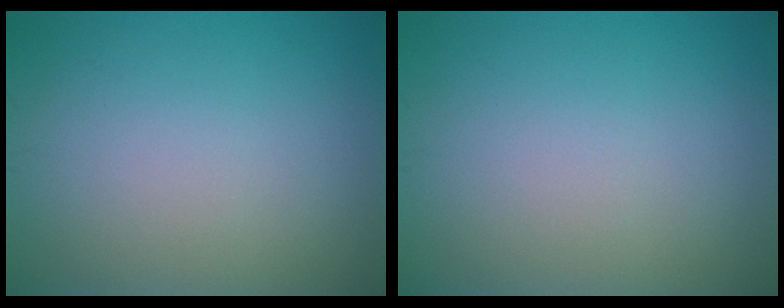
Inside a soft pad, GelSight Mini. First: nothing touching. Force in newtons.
{"total": 0.0}